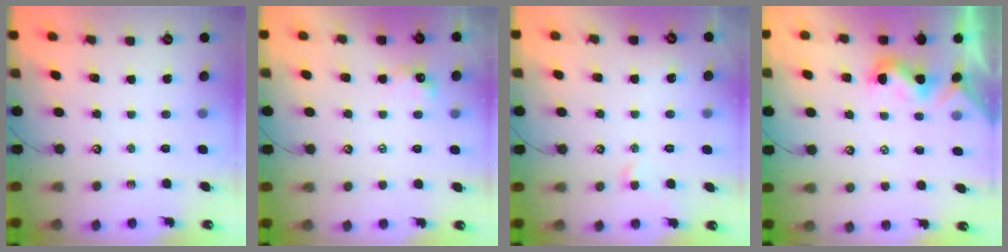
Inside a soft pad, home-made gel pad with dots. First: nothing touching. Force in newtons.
{"total": 1.3, "press": 1.3, "slide": 0.1}
{"total": 0.5, "press": 0.2, "slide": 0.5}
{"total": 0.9, "press": 0.9, "slide": 0.4}